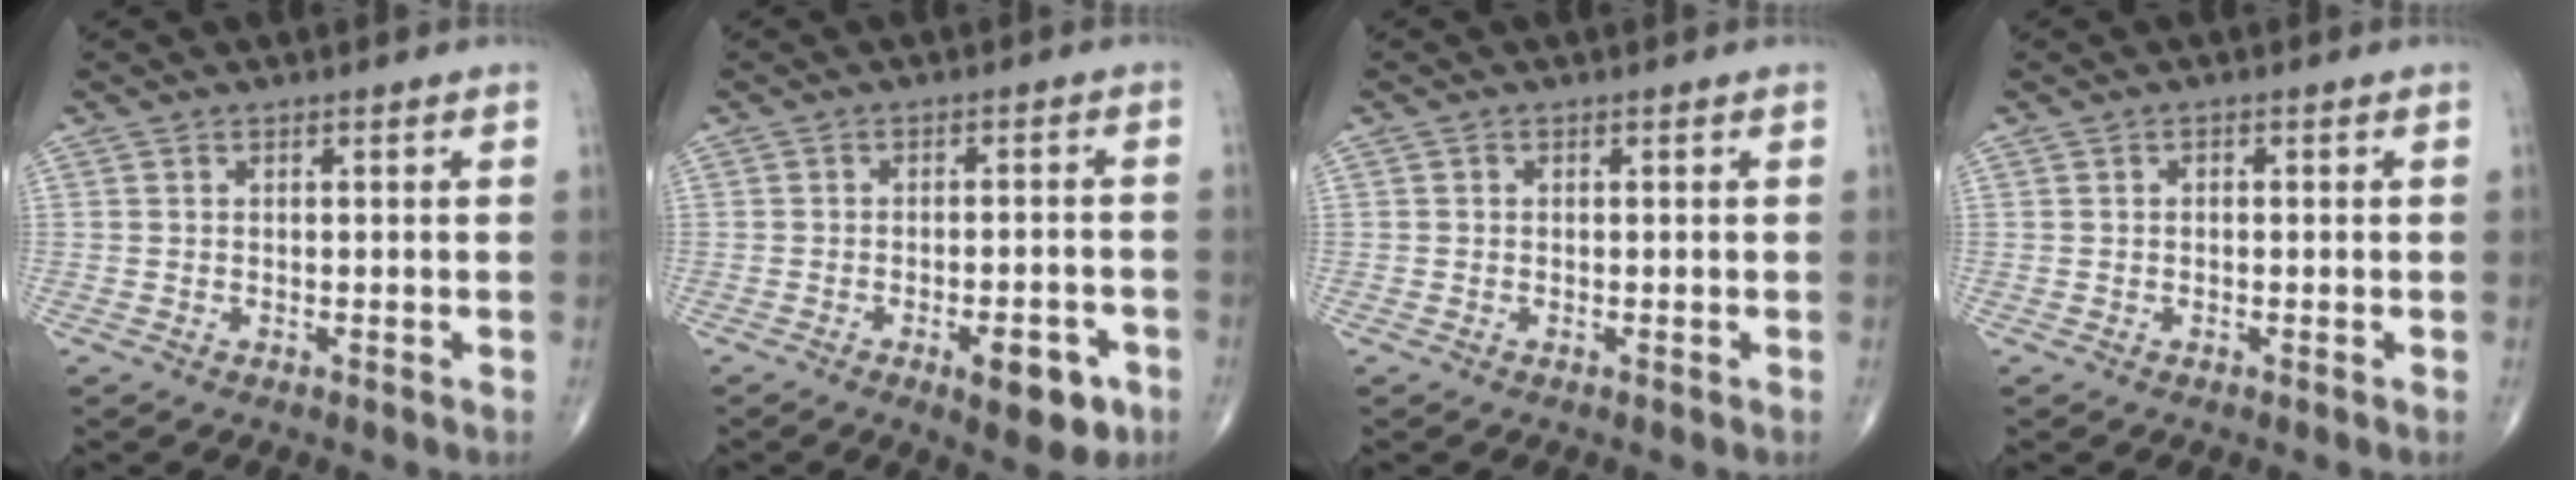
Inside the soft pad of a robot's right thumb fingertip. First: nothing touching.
{"total": 8.1, "force": [-3.8, 3.1, 6.3], "torque": [-0.070, 0.013, -0.047]}
{"total": 0.0}
{"total": 0.5, "force": [0.0, 0.4, 0.4], "torque": [0.000, 0.002, -0.002]}